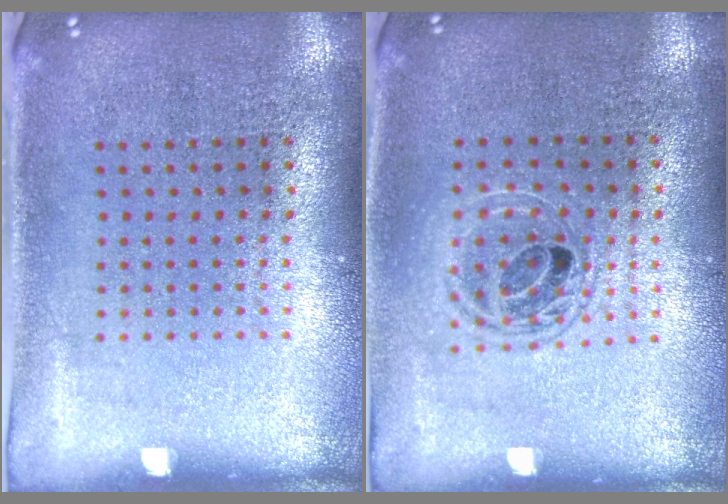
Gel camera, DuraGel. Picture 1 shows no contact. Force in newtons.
{"total": 1.4, "press": 1.3, "slide": 0.7}